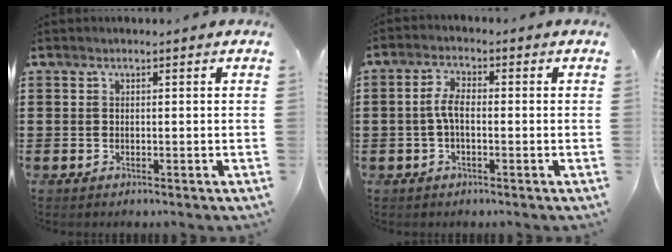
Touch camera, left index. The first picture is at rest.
{"total": 4.1, "force": [-0.5, 1.7, 3.7], "torque": [-0.089, 0.000, -0.016]}